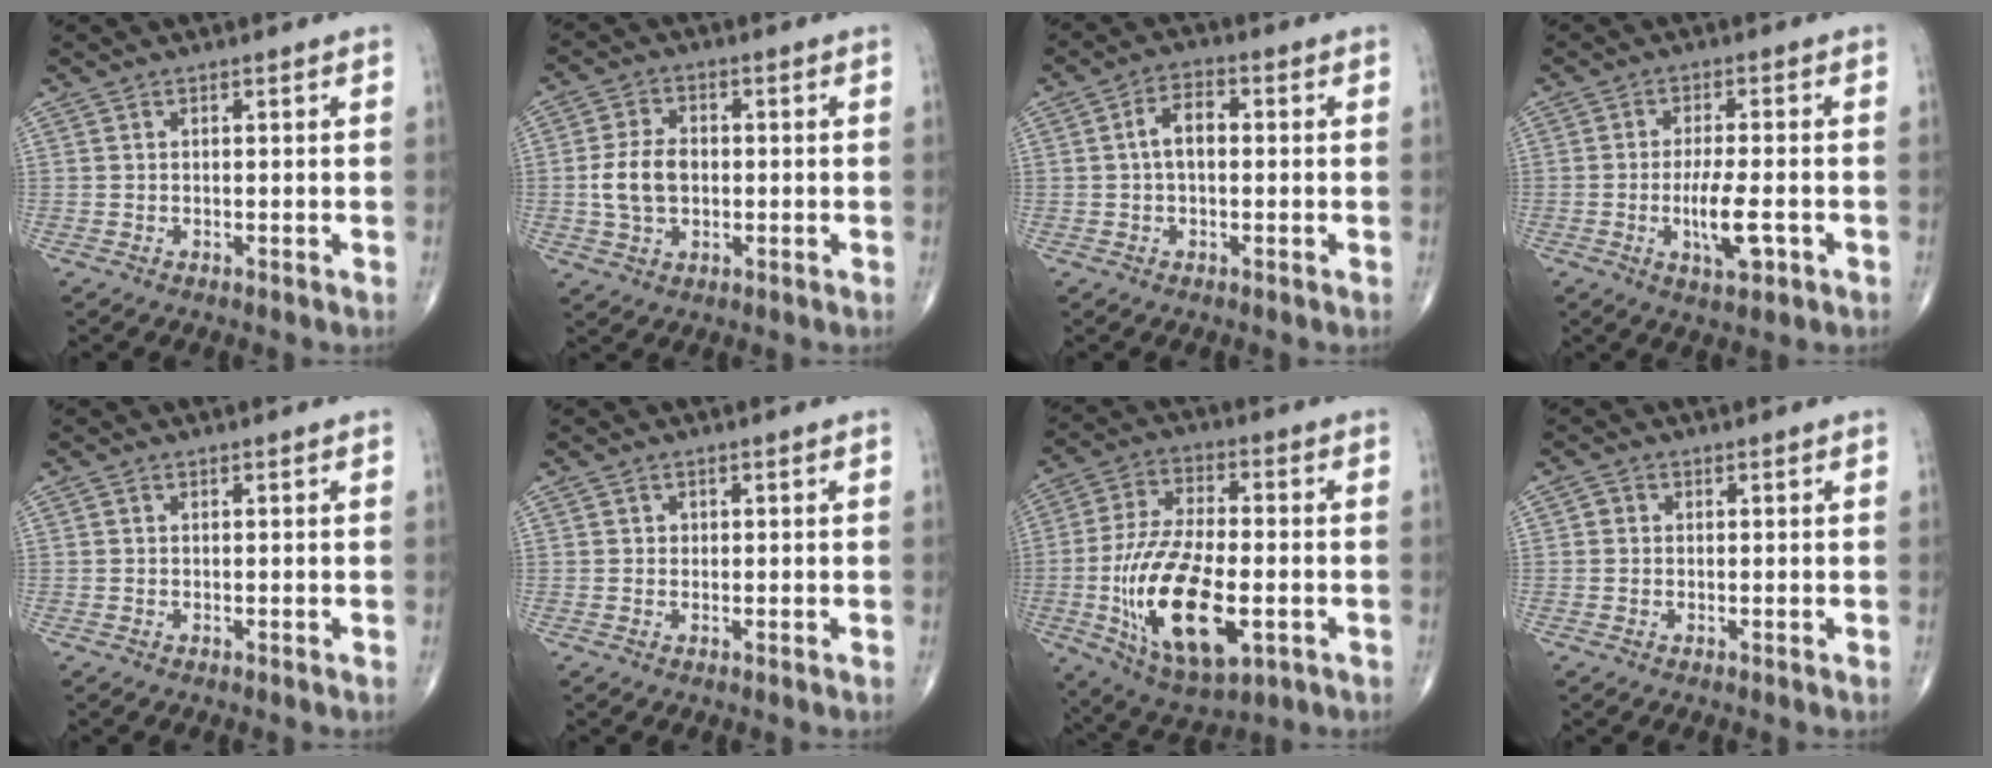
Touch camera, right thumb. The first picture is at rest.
{"total": 7.7, "force": [-0.5, 5.3, 5.6], "torque": [-0.103, 0.010, -0.009]}
{"total": 5.3, "force": [0.2, 3.1, 4.3], "torque": [-0.074, 0.020, -0.004]}
{"total": 7.5, "force": [-2.2, 2.4, 6.8], "torque": [-0.121, 0.000, -0.033]}
{"total": 0.0}
{"total": 0.9, "force": [0.1, 0.9, 0.2], "torque": [0.002, 0.002, 0.001]}
{"total": 20.9, "force": [-4.9, 9.6, 17.9], "torque": [-0.339, 0.003, -0.072]}
{"total": 1.4, "force": [0.0, 1.3, 0.5], "torque": [-0.003, 0.002, -0.002]}